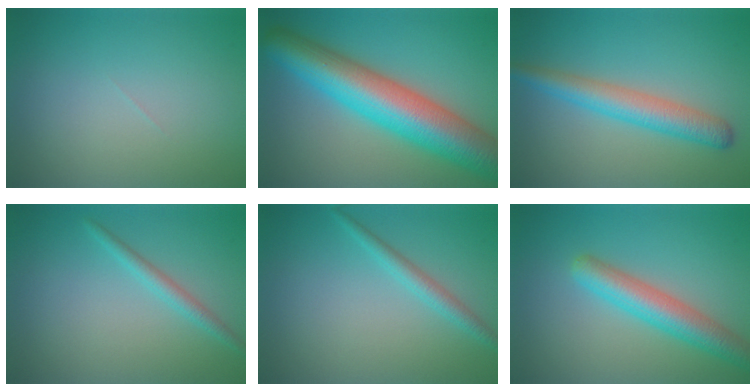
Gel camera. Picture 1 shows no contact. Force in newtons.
{"total": 11.9, "press": 11.9, "slide": 0.2}
{"total": 4.5, "press": 4.5, "slide": 0.1}
{"total": 1.7, "press": 1.7, "slide": 0.1}
{"total": 1.9, "press": 1.9, "slide": 0.1}
{"total": 5.0, "press": 5.0, "slide": 0.1}